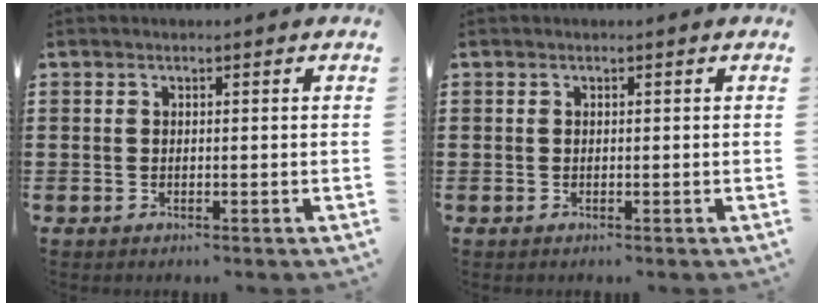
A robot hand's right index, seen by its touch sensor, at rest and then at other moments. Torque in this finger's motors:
{"motor_torque": [0.03, 0.04, 0.00, 0.00]}